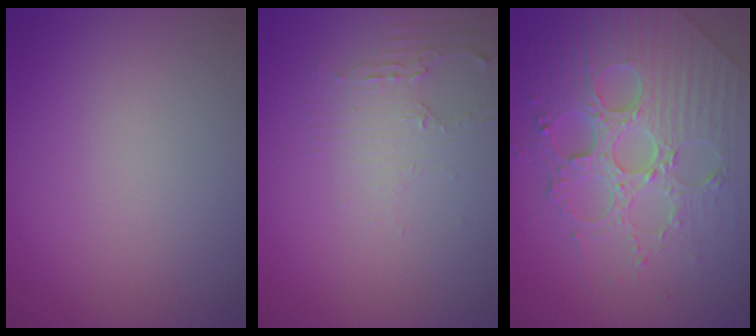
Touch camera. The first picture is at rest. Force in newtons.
{"total": 2.1, "press": 2.0, "slide": 0.4}
{"total": 8.1, "press": 6.0, "slide": 5.4}